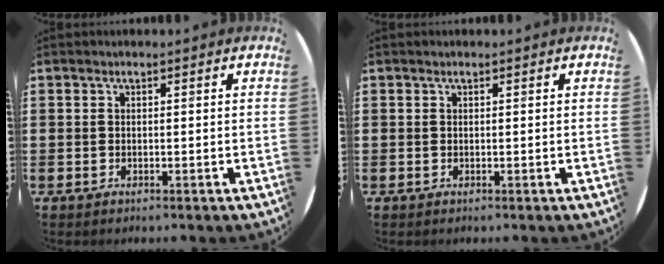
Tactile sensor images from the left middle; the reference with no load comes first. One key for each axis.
{"total": 0.0}